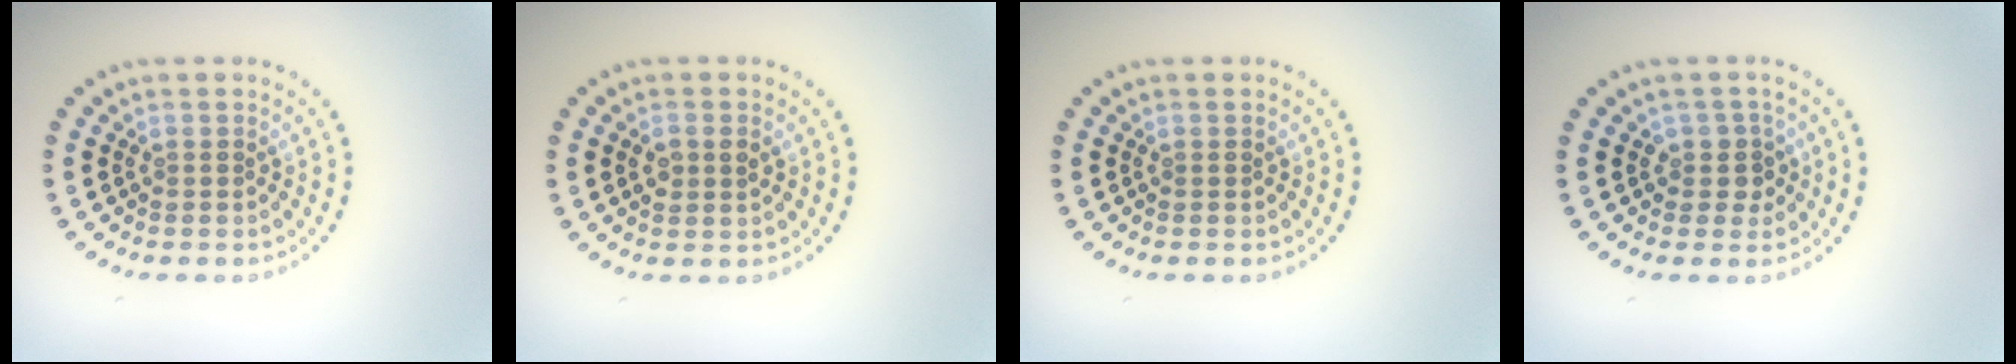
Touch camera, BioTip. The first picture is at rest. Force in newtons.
{"total": 1.6, "press": 1.5, "slide": 0.3}
{"total": 0.0}
{"total": 1.8, "press": 1.5, "slide": 0.9}